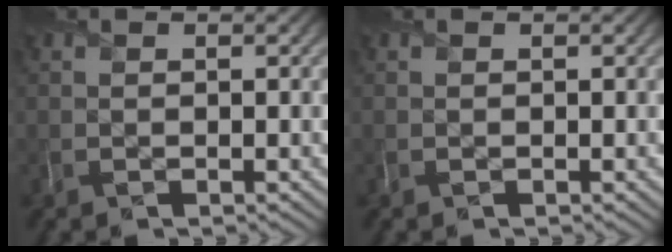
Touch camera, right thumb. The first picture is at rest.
{"total": 0.0}